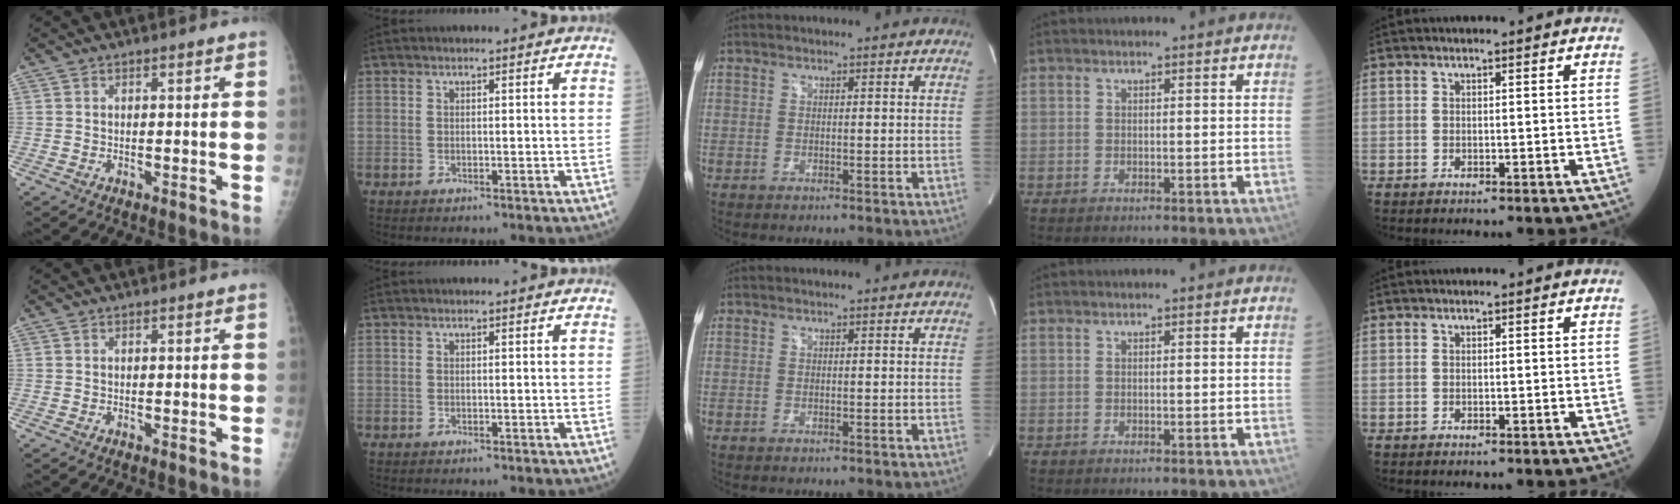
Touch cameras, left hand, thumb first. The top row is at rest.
{}